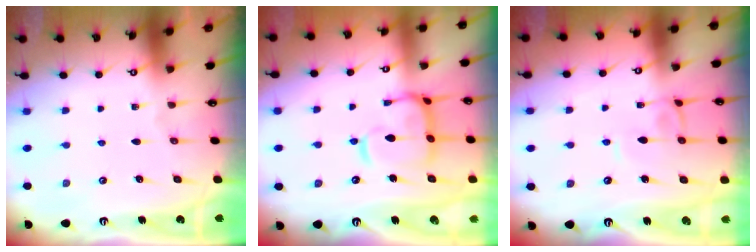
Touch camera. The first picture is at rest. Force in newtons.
{"total": 10.0, "press": 9.9, "slide": 1.0}
{"total": 0.6, "press": 0.5, "slide": 0.2}